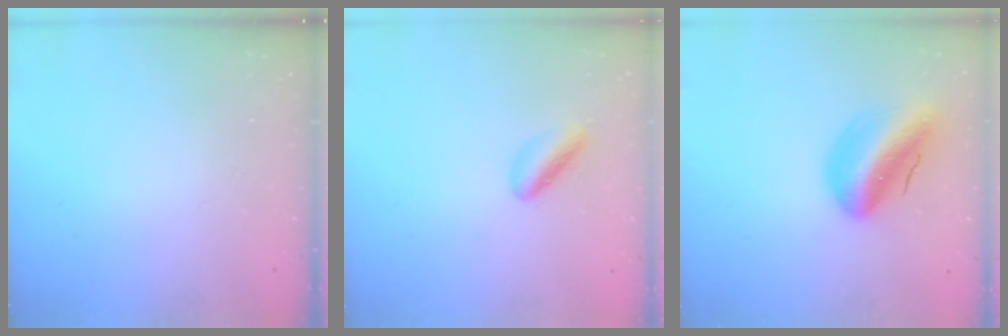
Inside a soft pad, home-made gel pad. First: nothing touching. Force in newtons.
{"total": 5.6, "press": 5.3, "slide": 1.9}
{"total": 16.4, "press": 15.7, "slide": 4.6}